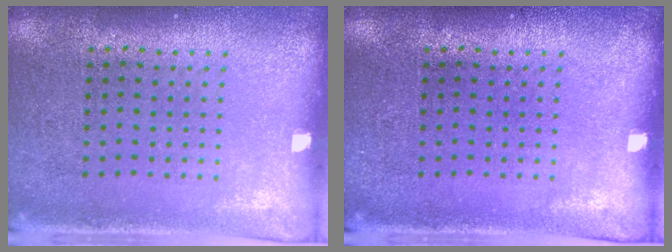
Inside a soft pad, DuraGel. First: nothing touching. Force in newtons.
{"total": 0.0}